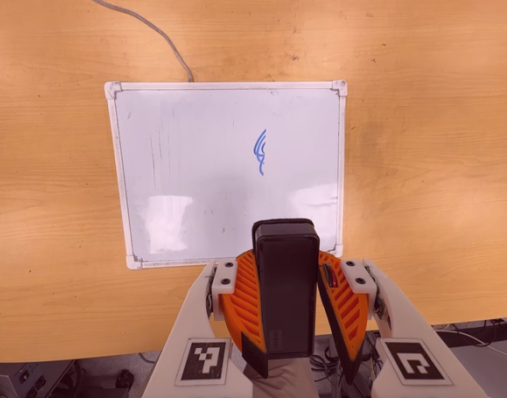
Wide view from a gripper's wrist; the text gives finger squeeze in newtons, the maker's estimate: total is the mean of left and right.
{"total": 7.3, "left": 8.0, "right": 6.6}